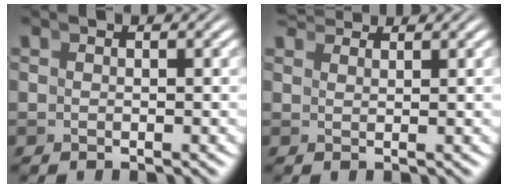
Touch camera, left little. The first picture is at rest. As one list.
[{"total": 2.9, "force": [2.9, -0.3, 0.3], "torque": [0.008, 0.014, 0.047]}]